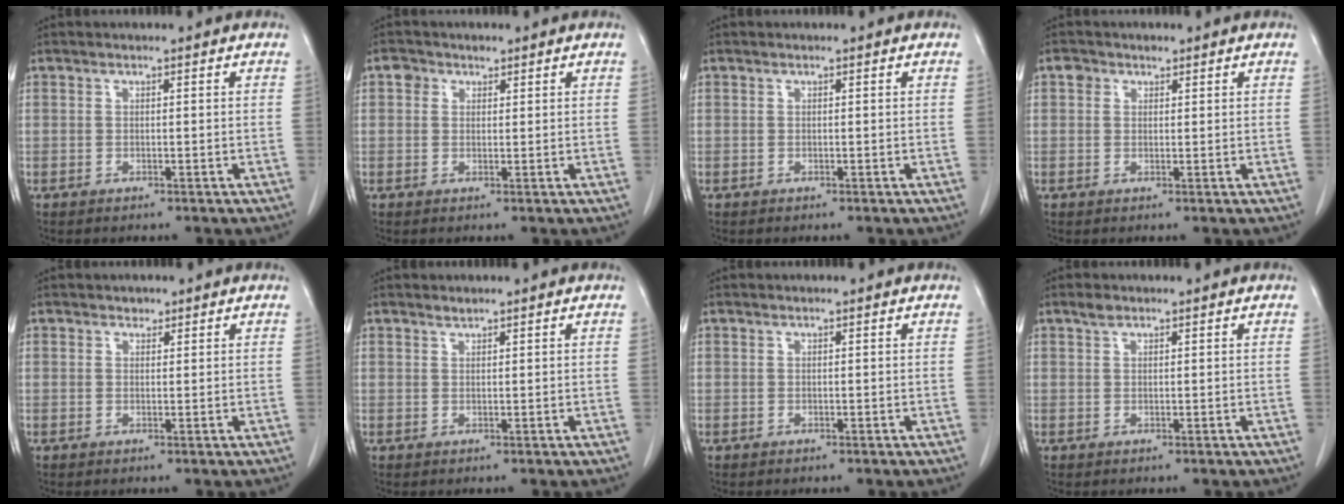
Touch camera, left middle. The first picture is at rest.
{"total": 2.1, "force": [1.1, 1.7, 0.5], "torque": [-0.008, 0.007, 0.013]}
{"total": 0.0}
{"total": 1.8, "force": [1.0, 1.5, 0.5], "torque": [-0.007, 0.007, 0.014]}
{"total": 1.0, "force": [0.7, 0.6, 0.1], "torque": [0.000, -0.004, 0.009]}
{"total": 0.7, "force": [0.7, 0.0, 0.0], "torque": [-0.007, -0.004, 0.013]}
{"total": 0.0}
{"total": 1.1, "force": [0.9, 0.5, 0.5], "torque": [-0.013, 0.004, 0.017]}